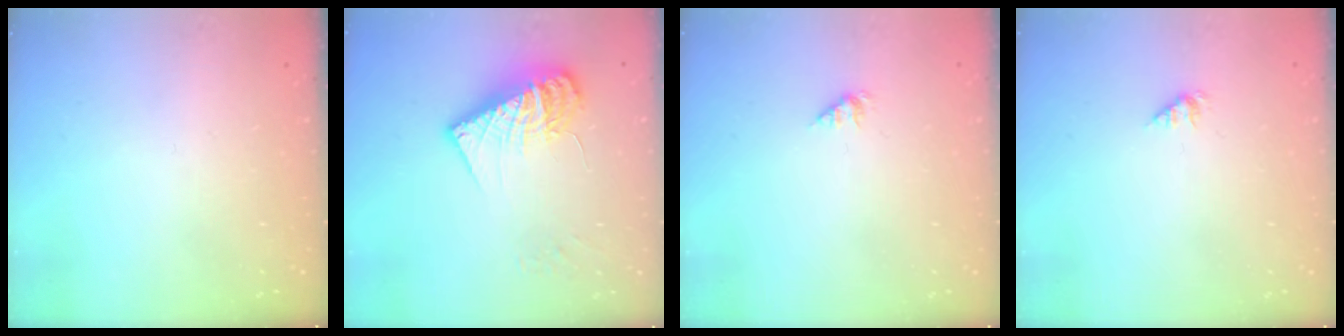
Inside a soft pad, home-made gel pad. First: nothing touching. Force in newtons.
{"total": 14.0, "press": 13.9, "slide": 1.2}
{"total": 1.2, "press": 1.2, "slide": 0.2}
{"total": 1.2, "press": 1.2, "slide": 0.2}